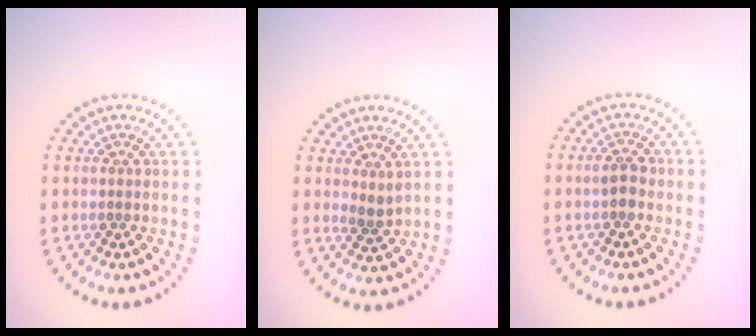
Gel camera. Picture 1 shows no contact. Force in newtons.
{"total": 1.3, "press": 1.0, "slide": 0.8}
{"total": 1.7, "press": 1.7, "slide": 0.2}